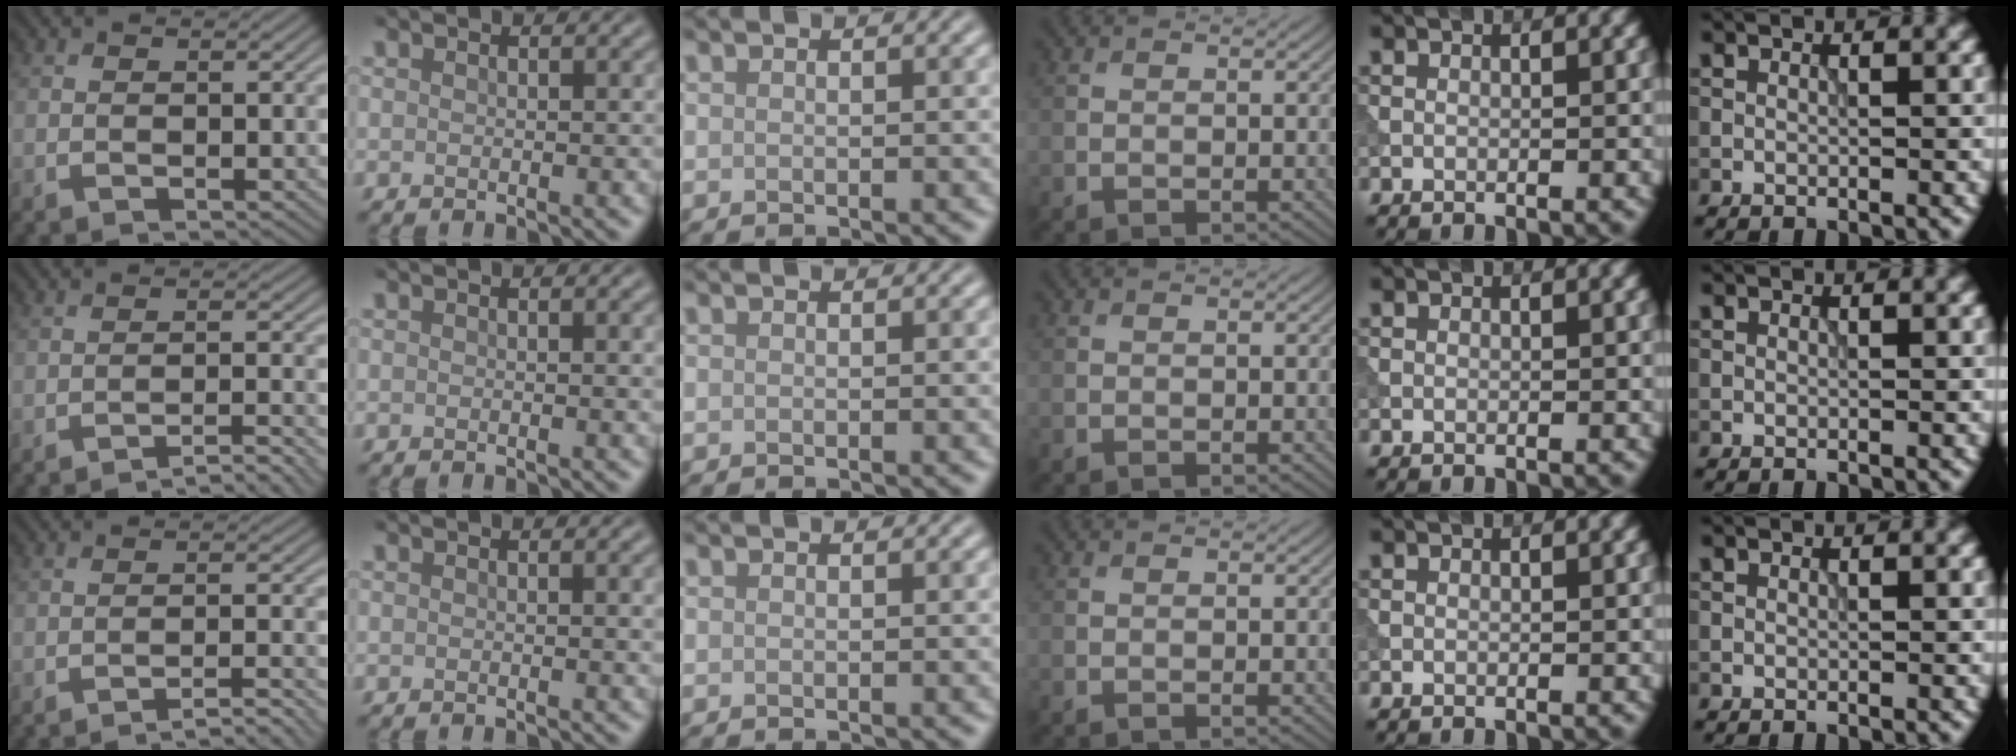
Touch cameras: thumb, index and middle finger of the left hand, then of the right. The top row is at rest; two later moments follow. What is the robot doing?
{"motion": "extract", "object": "tissue"}